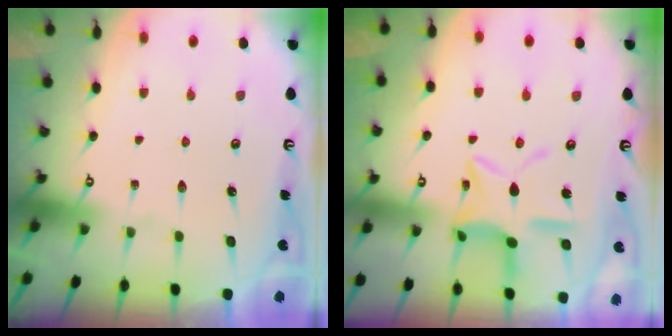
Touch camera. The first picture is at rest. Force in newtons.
{"total": 13.2, "press": 13.1, "slide": 1.1}